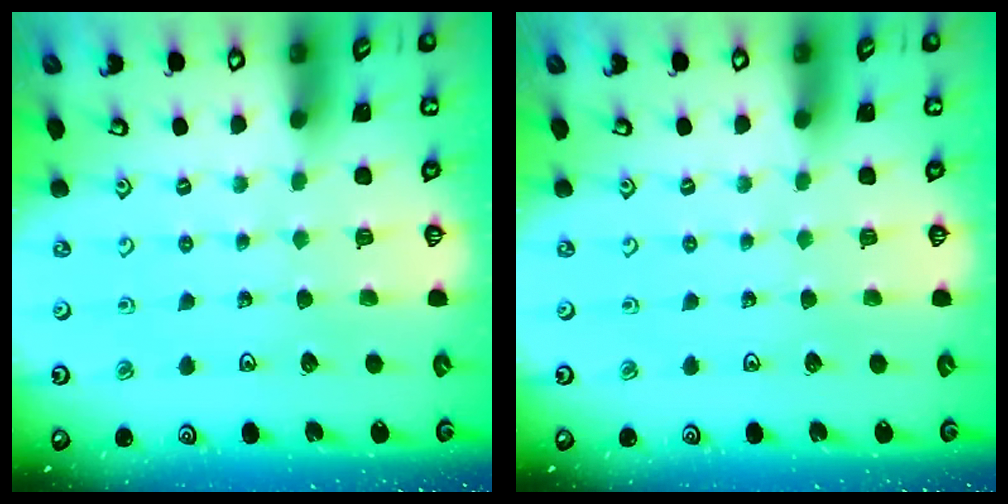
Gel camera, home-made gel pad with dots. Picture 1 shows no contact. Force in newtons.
{"total": 0.0}